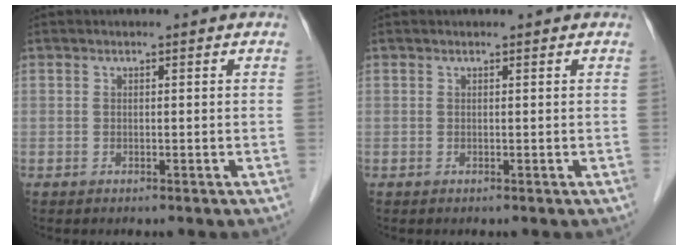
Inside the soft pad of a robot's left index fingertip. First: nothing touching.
{"total": 0.6, "force": [0.6, 0.1, 0.1], "torque": [-0.006, 0.010, 0.007]}